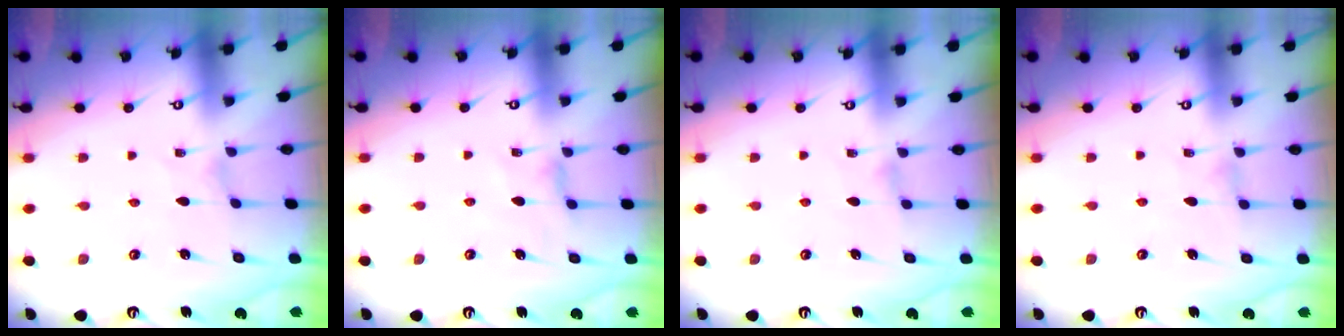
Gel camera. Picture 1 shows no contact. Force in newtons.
{"total": 2.8, "press": 2.8, "slide": 0.3}
{"total": 1.1, "press": 1.1, "slide": 0.4}
{"total": 0.7, "press": 0.7, "slide": 0.2}